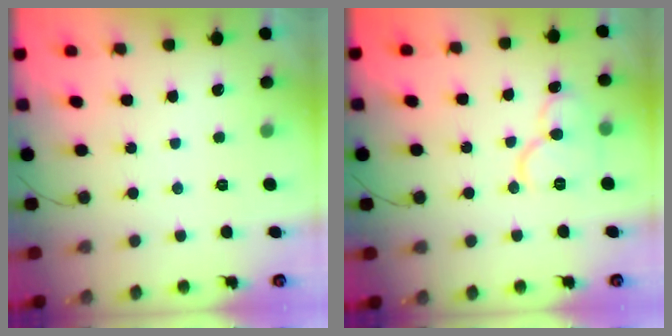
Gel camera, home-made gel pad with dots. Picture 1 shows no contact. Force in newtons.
{"total": 10.3, "press": 10.2, "slide": 1.2}